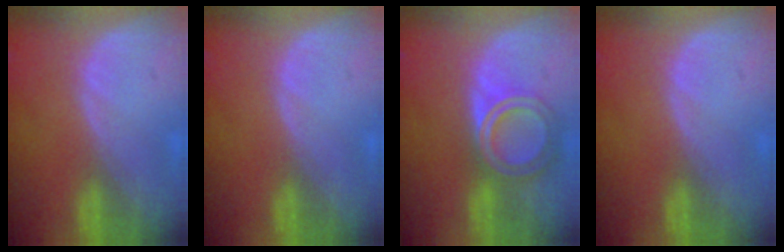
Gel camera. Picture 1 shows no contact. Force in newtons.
{"total": 0.0}
{"total": 6.5, "press": 5.8, "slide": 3.0}
{"total": 0.0}